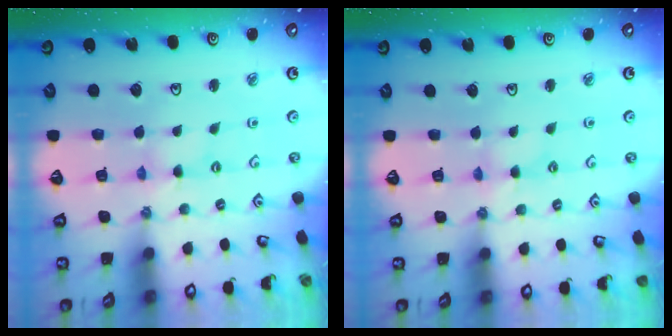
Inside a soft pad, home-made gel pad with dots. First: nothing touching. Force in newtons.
{"total": 2.5, "press": 2.5, "slide": 0.2}